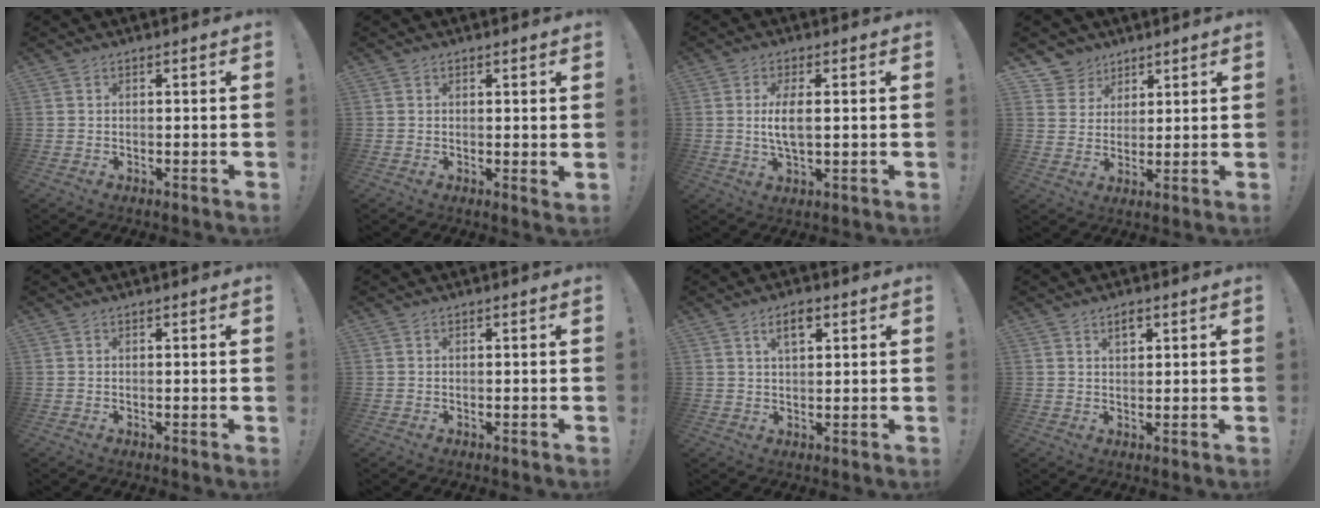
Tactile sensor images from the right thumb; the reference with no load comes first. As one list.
[{"total": 1.1, "force": [0.8, 0.2, 0.7], "torque": [0.004, -0.007, 0.010]}, {"total": 6.3, "force": [0.2, 1.9, 6.0], "torque": [-0.113, -0.007, -0.002]}, {"total": 7.1, "force": [4.7, 5.3, 0.4], "torque": [-0.007, -0.038, 0.093]}, {"total": 0.5, "force": [0.3, -0.2, 0.4], "torque": [-0.003, -0.002, 0.003]}, {"total": 0.0}, {"total": 4.8, "force": [2.3, 2.1, 3.6], "torque": [-0.054, -0.003, 0.037]}, {"total": 2.9, "force": [1.7, 1.5, 1.8], "torque": [-0.016, -0.007, 0.025]}]